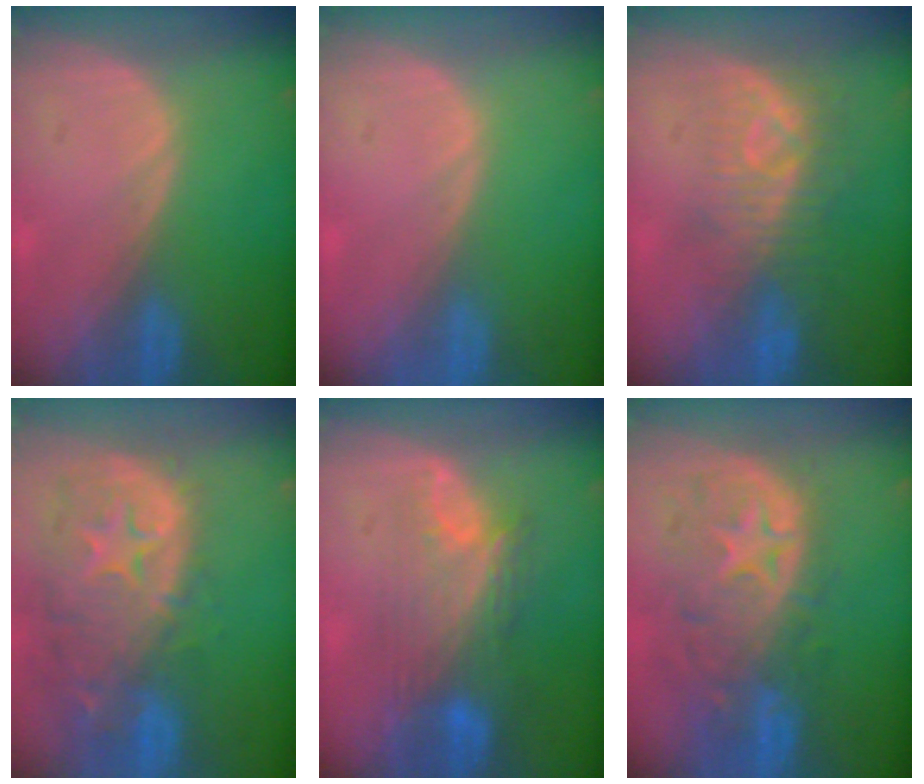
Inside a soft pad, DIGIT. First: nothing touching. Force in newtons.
{"total": 0.0}
{"total": 8.2, "press": 7.5, "slide": 3.4}
{"total": 13.9, "press": 11.1, "slide": 8.3}
{"total": 9.1, "press": 8.0, "slide": 4.4}
{"total": 11.2, "press": 9.8, "slide": 5.3}